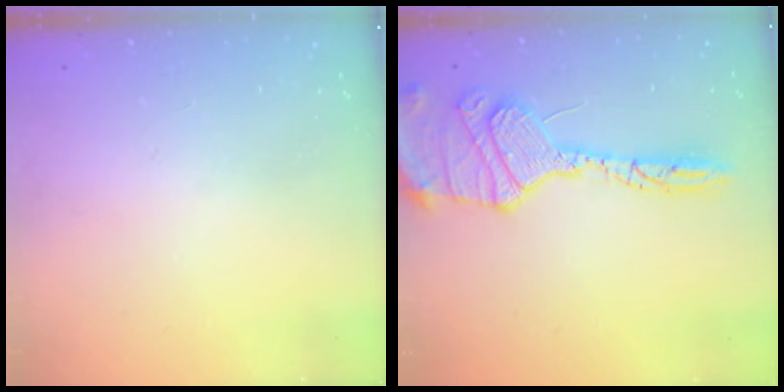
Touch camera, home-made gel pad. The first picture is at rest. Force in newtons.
{"total": 17.9, "press": 17.7, "slide": 2.5}